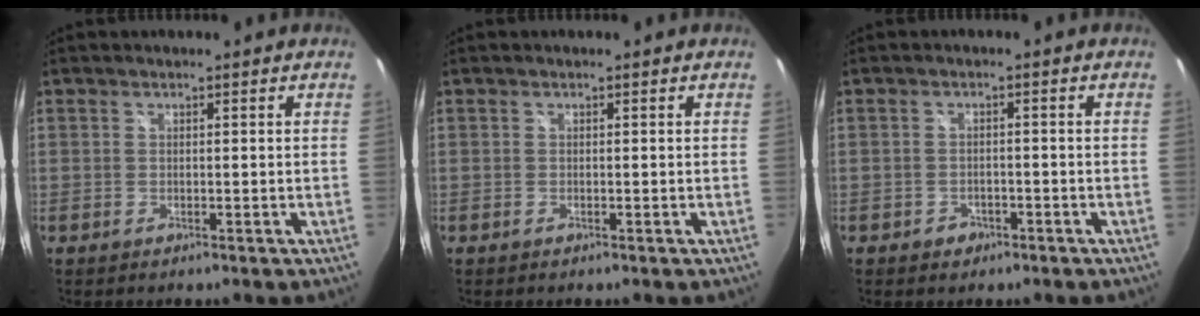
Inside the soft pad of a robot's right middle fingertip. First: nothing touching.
{"total": 0.0}
{"total": 2.4, "force": [-1.3, 1.9, 0.6], "torque": [-0.017, 0.001, -0.017]}